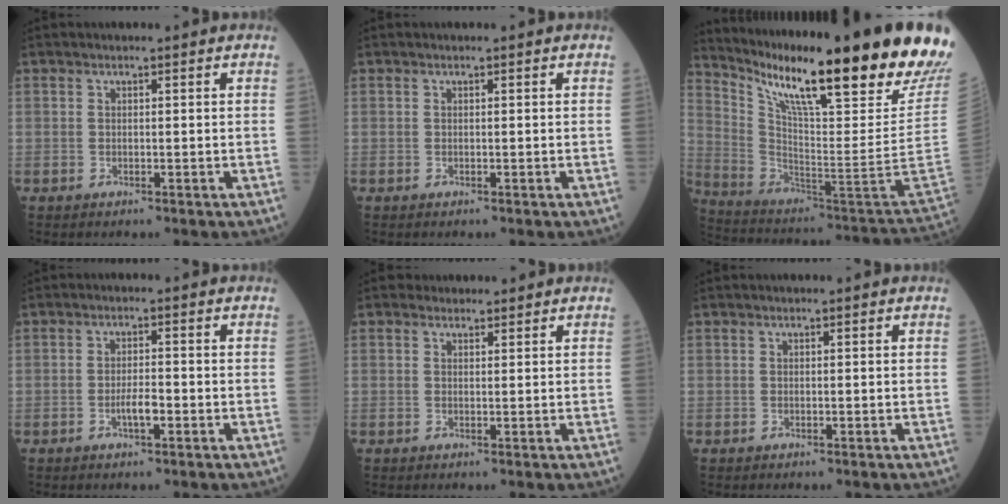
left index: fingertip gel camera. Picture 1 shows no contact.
{"total": 0.0}
{"total": 30.6, "force": [21.9, 0.4, 21.3], "torque": [-0.343, -0.065, 0.326]}
{"total": 2.5, "force": [-1.2, 0.6, 2.1], "torque": [-0.037, 0.002, -0.023]}
{"total": 1.4, "force": [1.2, 0.8, -0.2], "torque": [0.008, 0.006, 0.014]}
{"total": 0.0}